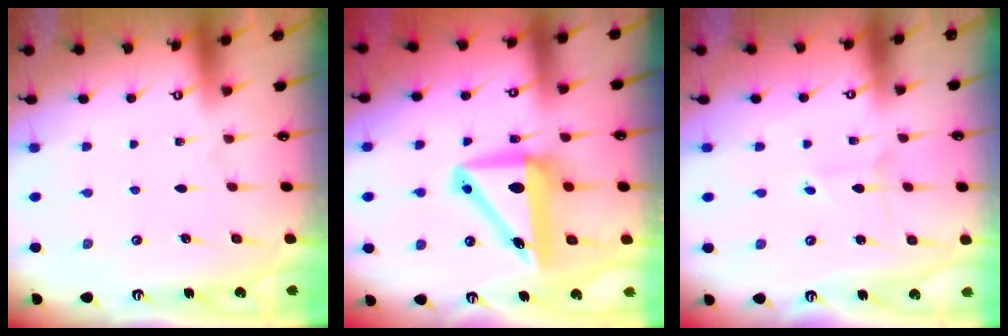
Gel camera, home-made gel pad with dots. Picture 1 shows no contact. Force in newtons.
{"total": 11.6, "press": 11.0, "slide": 3.5}
{"total": 2.0, "press": 2.0, "slide": 0.1}